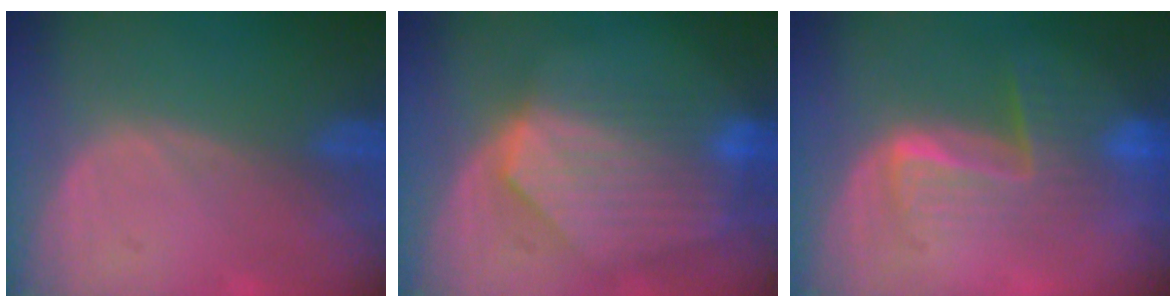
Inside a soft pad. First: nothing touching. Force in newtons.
{"total": 9.2, "press": 8.1, "slide": 4.4}
{"total": 6.3, "press": 6.2, "slide": 1.5}